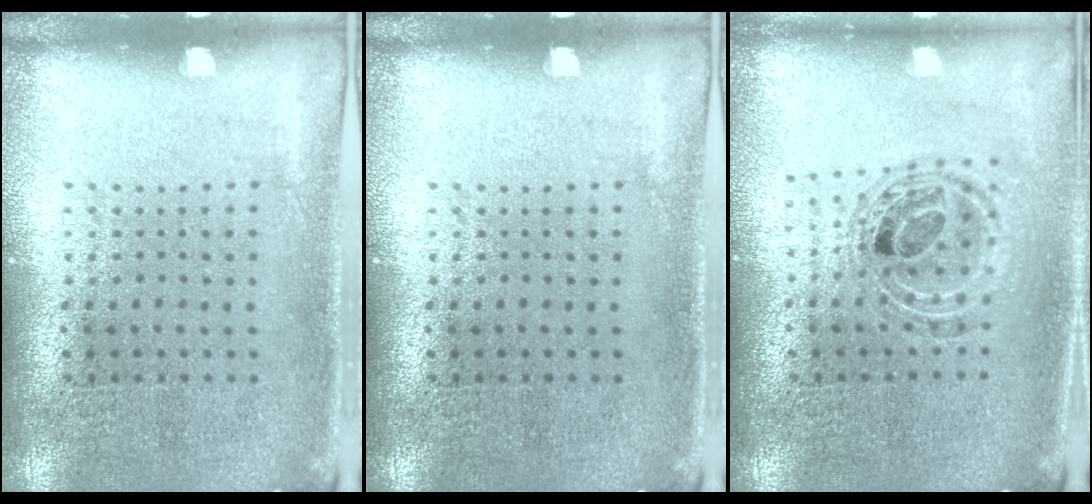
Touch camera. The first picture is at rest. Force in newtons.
{"total": 0.0}
{"total": 0.9, "press": 0.9, "slide": 0.2}